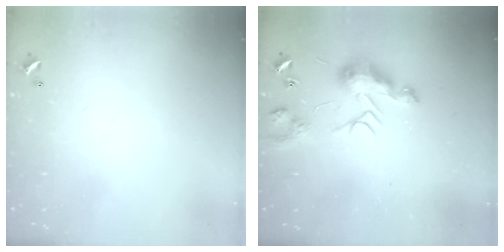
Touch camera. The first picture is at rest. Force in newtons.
{"total": 8.8, "press": 8.8, "slide": 0.0}